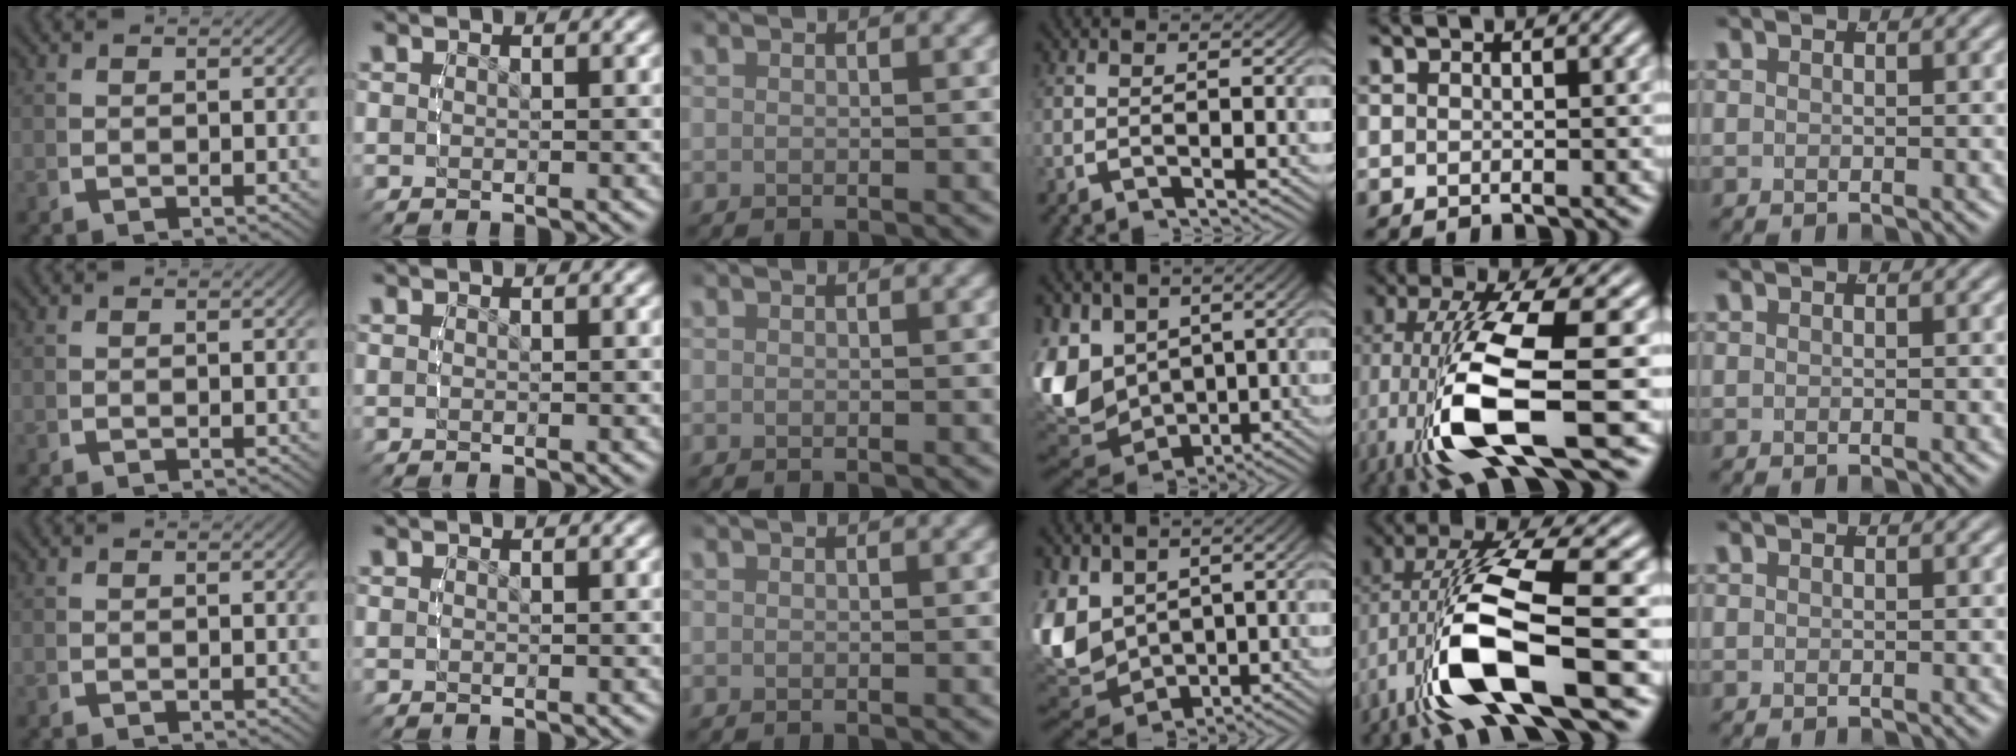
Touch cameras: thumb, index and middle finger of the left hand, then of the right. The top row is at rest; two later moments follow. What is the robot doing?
{"motion": "lift_and_place", "object": "pen"}